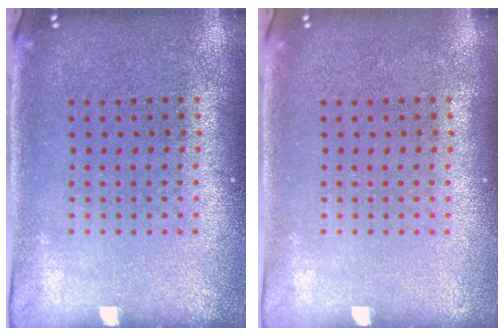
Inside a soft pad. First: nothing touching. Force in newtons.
{"total": 0.0}